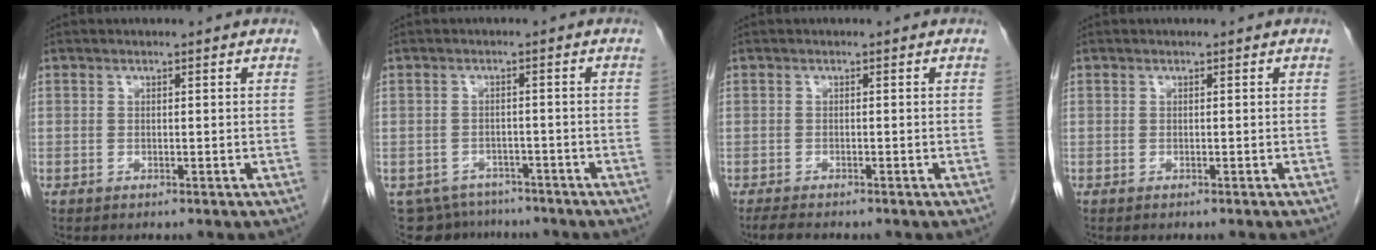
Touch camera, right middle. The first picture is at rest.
{"total": 7.4, "force": [-6.4, 3.7, 0.2], "torque": [-0.005, 0.006, -0.082]}
{"total": 3.0, "force": [-2.6, 0.5, 1.5], "torque": [-0.031, -0.009, -0.039]}
{"total": 1.2, "force": [-1.1, 0.0, 0.6], "torque": [-0.005, 0.001, -0.012]}